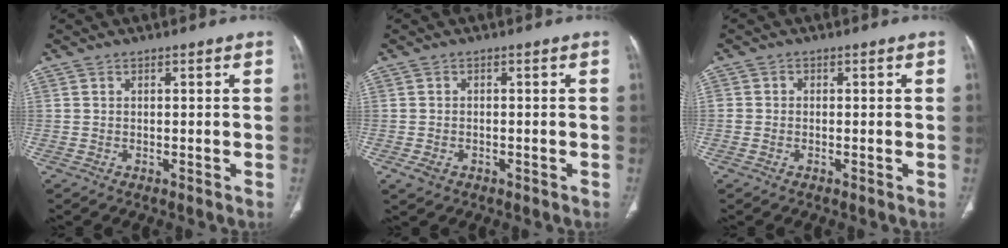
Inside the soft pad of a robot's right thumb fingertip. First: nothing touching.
{"total": 1.4, "force": [-0.6, 1.0, 0.7], "torque": [-0.015, 0.004, -0.008]}
{"total": 1.0, "force": [-0.2, 0.9, 0.2], "torque": [0.004, 0.005, -0.005]}